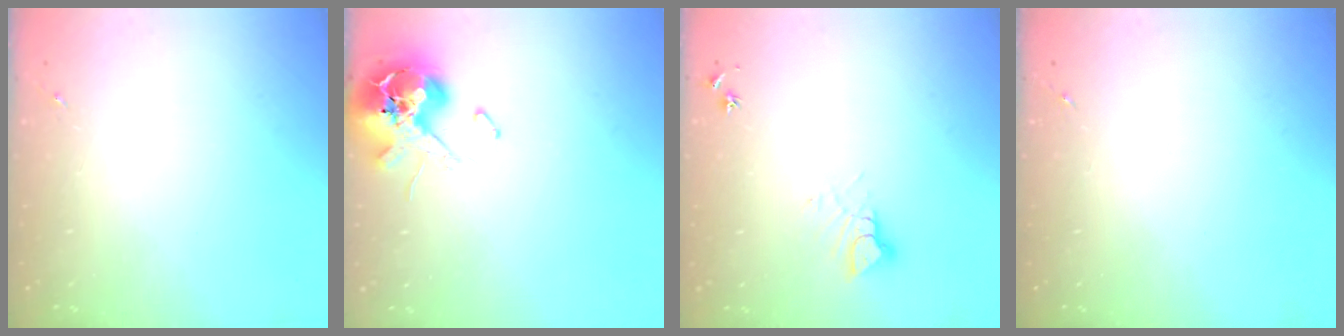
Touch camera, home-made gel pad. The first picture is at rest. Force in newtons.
{"total": 12.4, "press": 12.3, "slide": 1.9}
{"total": 6.0, "press": 6.0, "slide": 0.4}
{"total": 0.0}